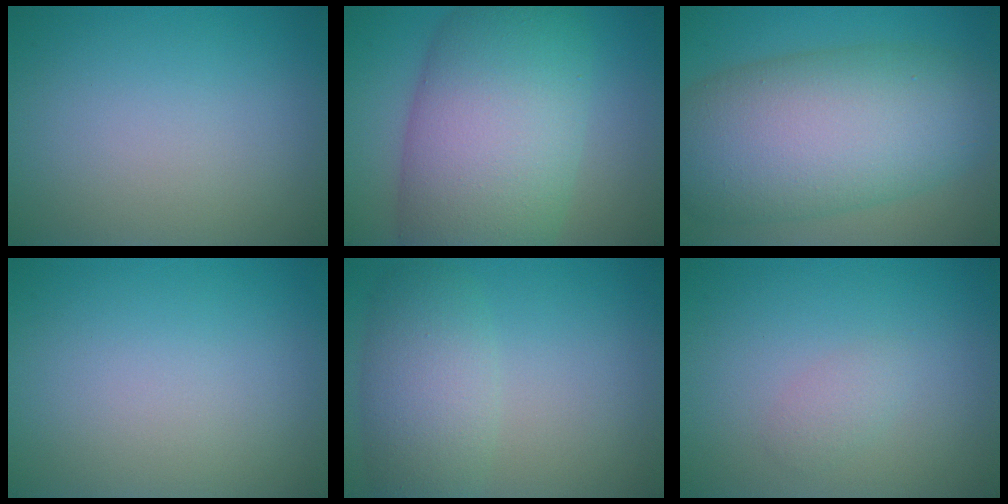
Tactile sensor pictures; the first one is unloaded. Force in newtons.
{"total": 13.4, "press": 13.4, "slide": 0.7}
{"total": 12.3, "press": 12.3, "slide": 0.5}
{"total": 0.0}
{"total": 4.6, "press": 4.6, "slide": 0.2}
{"total": 1.1, "press": 1.1, "slide": 0.1}